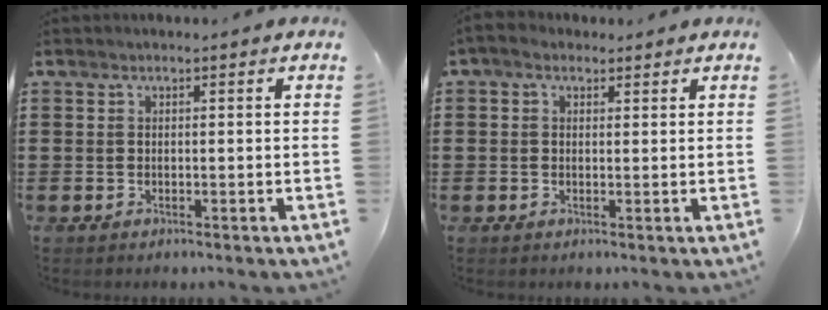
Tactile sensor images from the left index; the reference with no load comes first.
{"total": 1.5, "force": [0.5, 1.3, 0.6], "torque": [-0.015, 0.007, 0.008]}